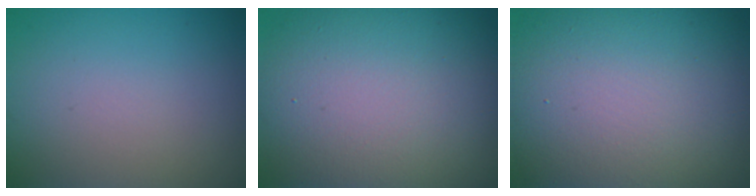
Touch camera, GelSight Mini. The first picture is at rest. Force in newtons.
{"total": 14.7, "press": 14.6, "slide": 0.9}
{"total": 17.2, "press": 17.2, "slide": 0.5}